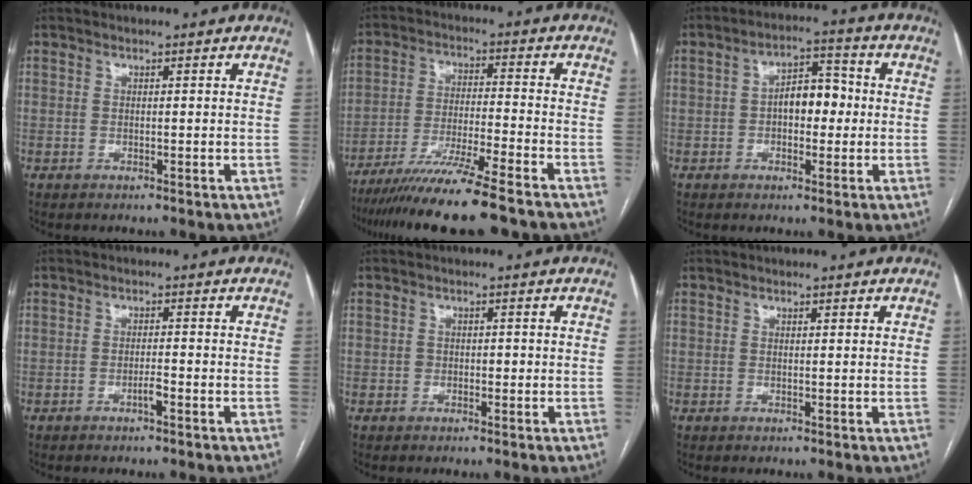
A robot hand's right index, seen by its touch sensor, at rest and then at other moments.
{"total": 14.5, "force": [-11.9, -0.6, 8.3], "torque": [-0.140, -0.040, -0.196]}
{"total": 6.4, "force": [-0.3, 3.3, 5.4], "torque": [-0.084, 0.026, -0.007]}
{"total": 1.7, "force": [-1.0, 0.2, 1.4], "torque": [-0.026, 0.001, -0.017]}
{"total": 1.3, "force": [-0.2, 1.1, 0.7], "torque": [-0.009, 0.004, -0.003]}
{"total": 0.6, "force": [0.5, 0.0, 0.3], "torque": [-0.004, 0.000, 0.005]}